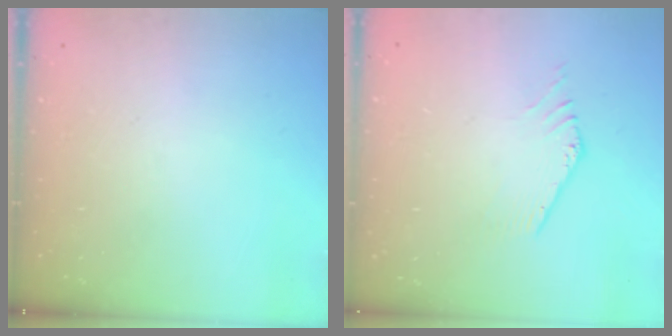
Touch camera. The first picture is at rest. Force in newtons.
{"total": 0.7, "press": 0.7, "slide": 0.1}